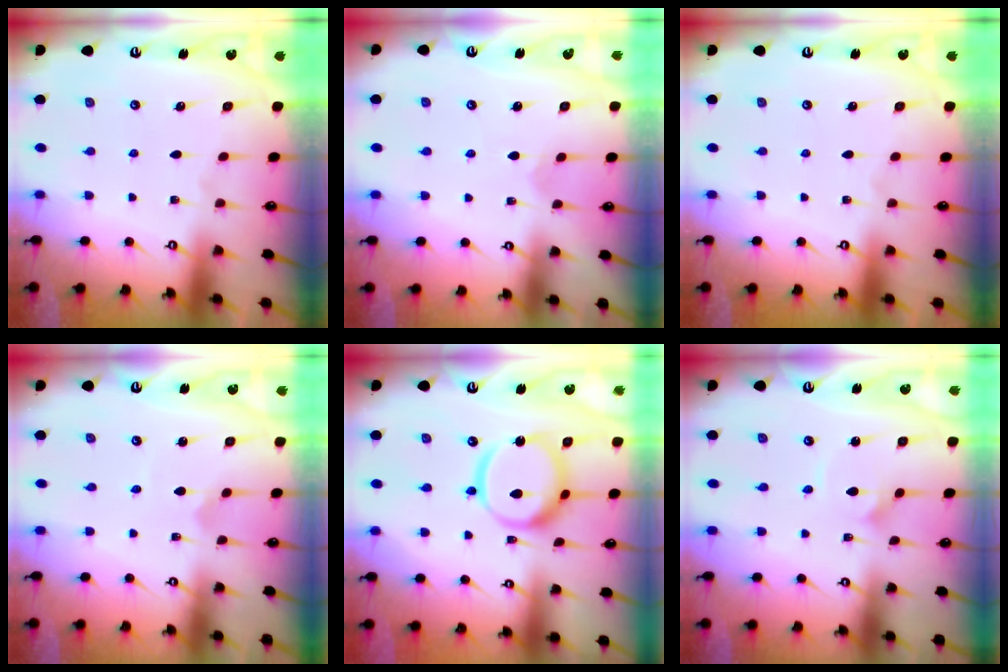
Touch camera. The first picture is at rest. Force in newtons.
{"total": 2.1, "press": 2.1, "slide": 0.3}
{"total": 0.0}
{"total": 0.7, "press": 0.7, "slide": 0.1}
{"total": 13.6, "press": 13.6, "slide": 1.4}
{"total": 1.6, "press": 1.6, "slide": 0.0}